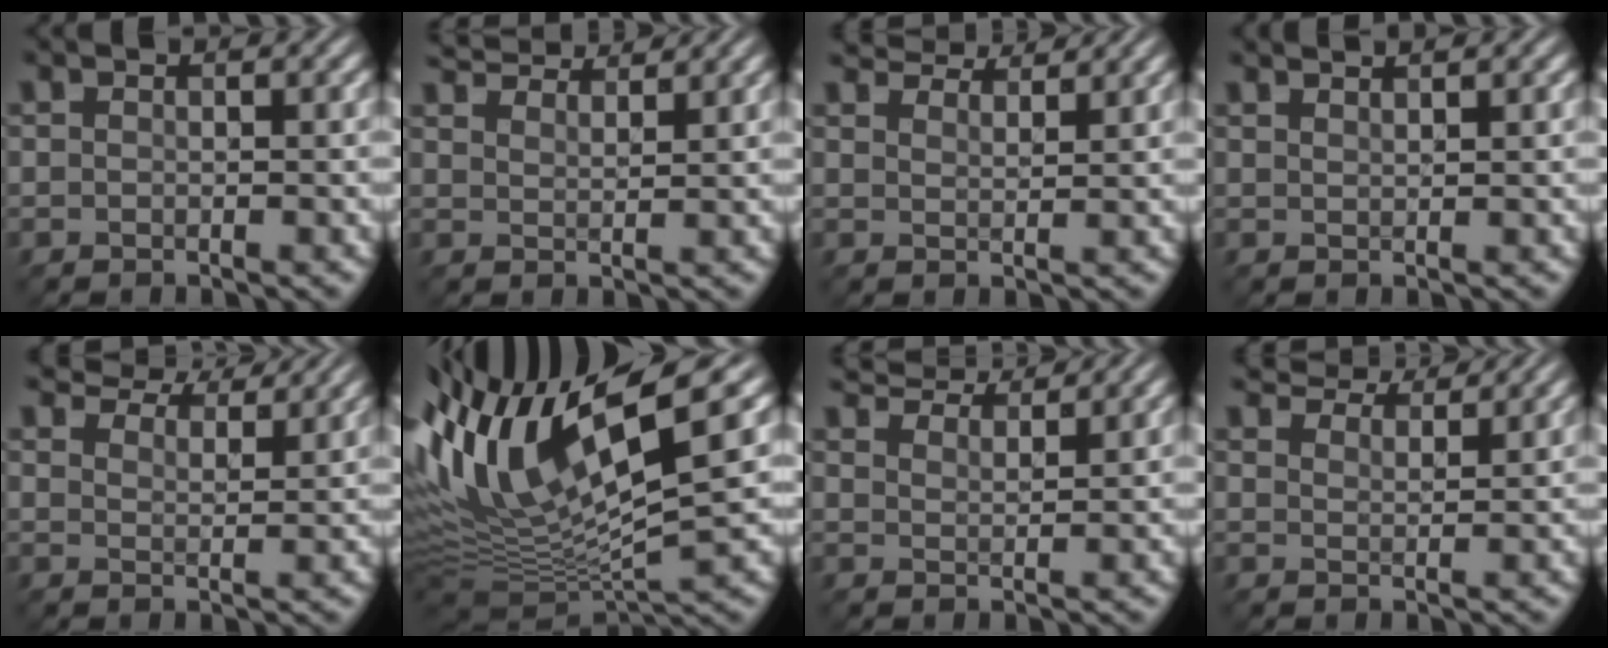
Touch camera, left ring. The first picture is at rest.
{"total": 5.7, "force": [5.3, 1.0, 1.8], "torque": [-0.032, 0.009, 0.073]}
{"total": 6.3, "force": [5.9, 1.1, 2.0], "torque": [-0.041, 0.004, 0.086]}
{"total": 2.0, "force": [1.7, 0.5, 0.8], "torque": [0.005, 0.001, 0.012]}
{"total": 7.8, "force": [7.2, 1.5, 2.4], "torque": [-0.051, -0.005, 0.105]}
{"total": 13.8, "force": [3.8, 4.5, 12.5], "torque": [-0.244, 0.010, 0.079]}
{"total": 7.2, "force": [6.6, 1.4, 2.4], "torque": [-0.047, 0.008, 0.094]}
{"total": 7.3, "force": [6.8, 1.4, 2.4], "torque": [-0.051, 0.002, 0.100]}